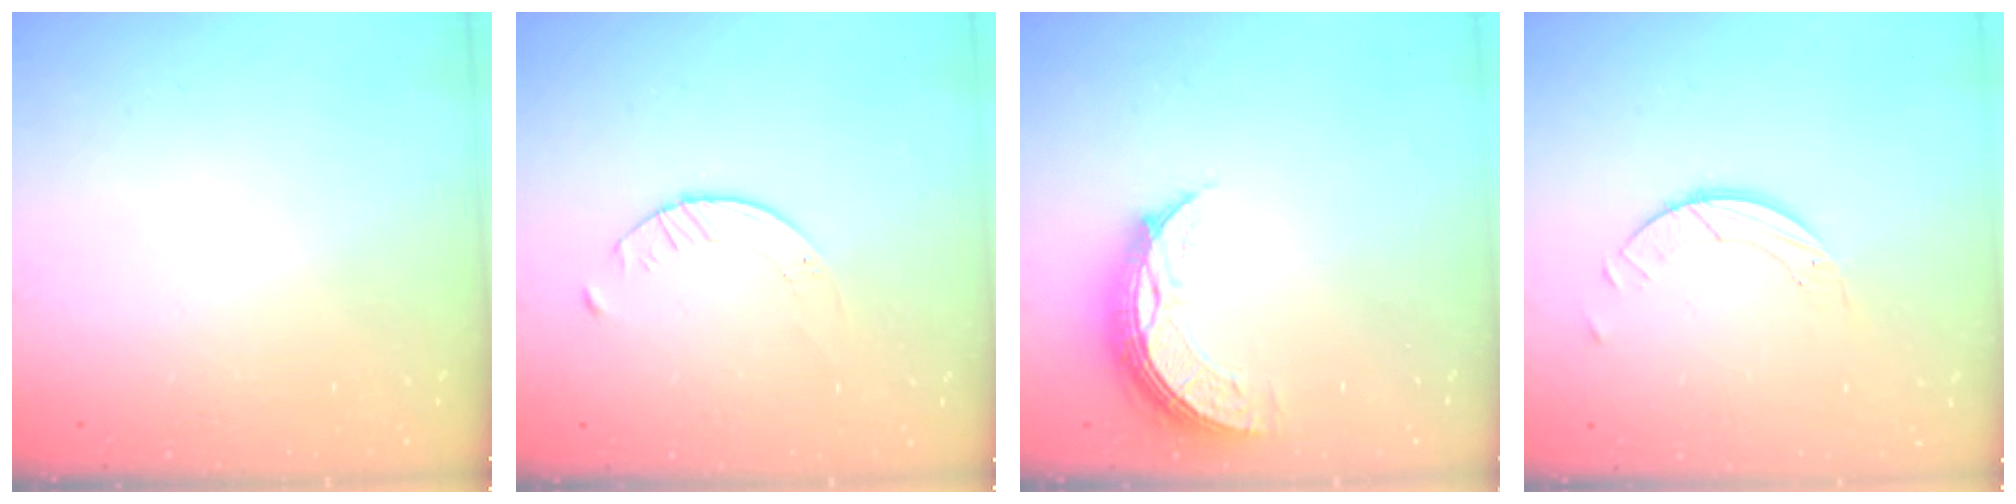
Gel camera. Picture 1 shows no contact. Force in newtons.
{"total": 3.5, "press": 3.5, "slide": 0.4}
{"total": 8.4, "press": 8.4, "slide": 0.8}
{"total": 3.9, "press": 3.9, "slide": 0.1}